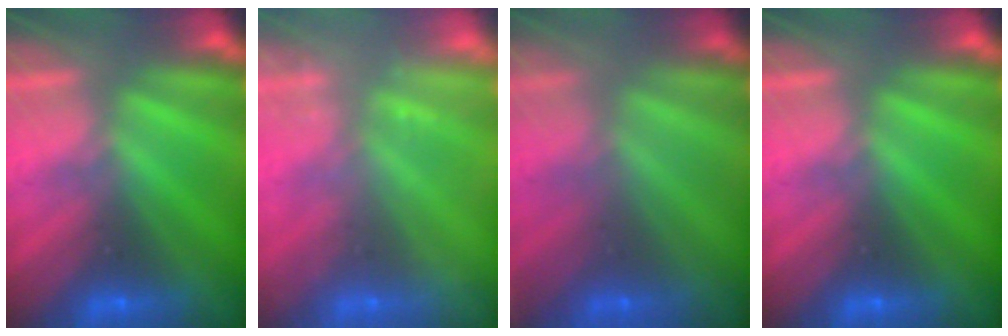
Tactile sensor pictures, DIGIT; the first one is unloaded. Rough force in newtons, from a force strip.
{"total": 2.3}
{"total": 1.2}
{"total": 0.0}